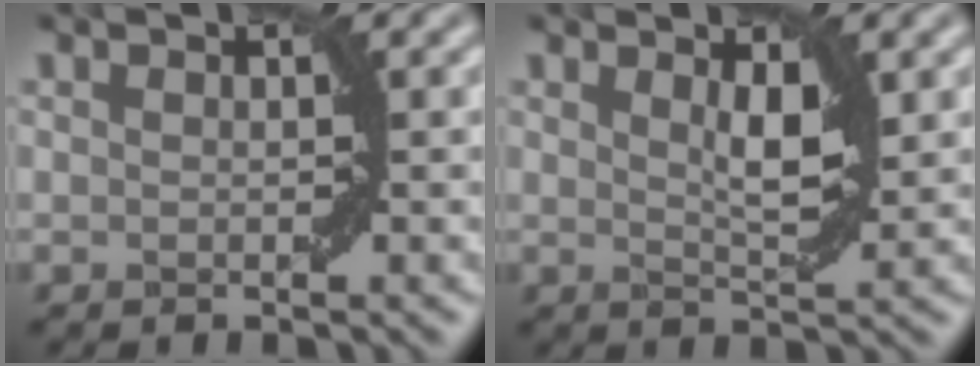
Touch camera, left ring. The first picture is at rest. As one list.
[{"total": 2.5, "force": [1.1, 0.6, 2.2], "torque": [-0.034, -0.005, 0.021]}]